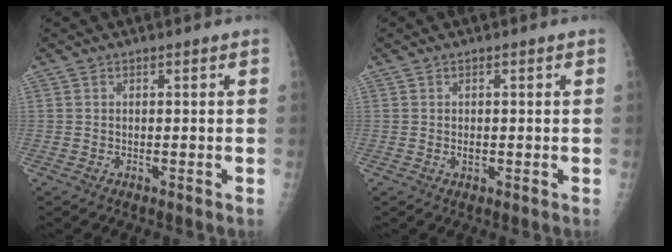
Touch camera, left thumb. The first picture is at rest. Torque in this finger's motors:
{"motor_torque": [-0.09, -0.18, 0.23, 0.06, 0.00]}